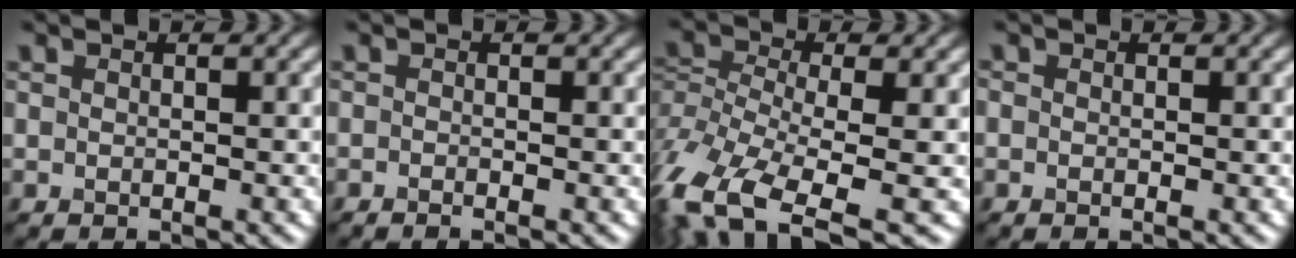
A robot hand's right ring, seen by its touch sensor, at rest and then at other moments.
{"total": 0.6, "force": [-0.5, 0.0, 0.3], "torque": [-0.005, -0.004, -0.009]}
{"total": 11.4, "force": [-6.0, 5.2, 8.2], "torque": [-0.201, -0.007, -0.096]}
{"total": 0.0}